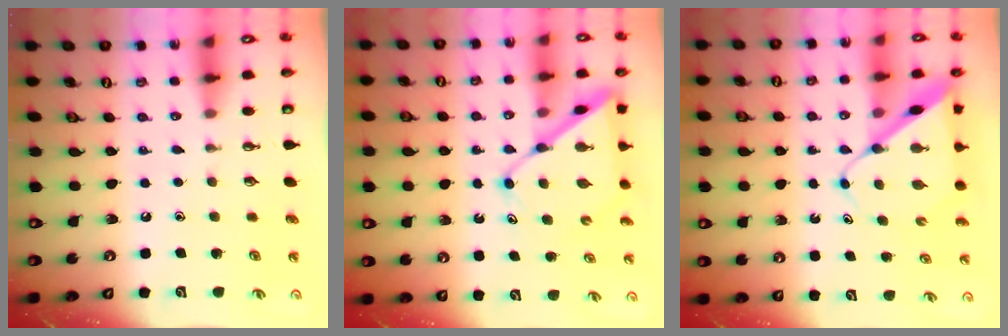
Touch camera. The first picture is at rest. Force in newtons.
{"total": 12.6, "press": 12.5, "slide": 1.0}
{"total": 8.9, "press": 8.9, "slide": 0.6}